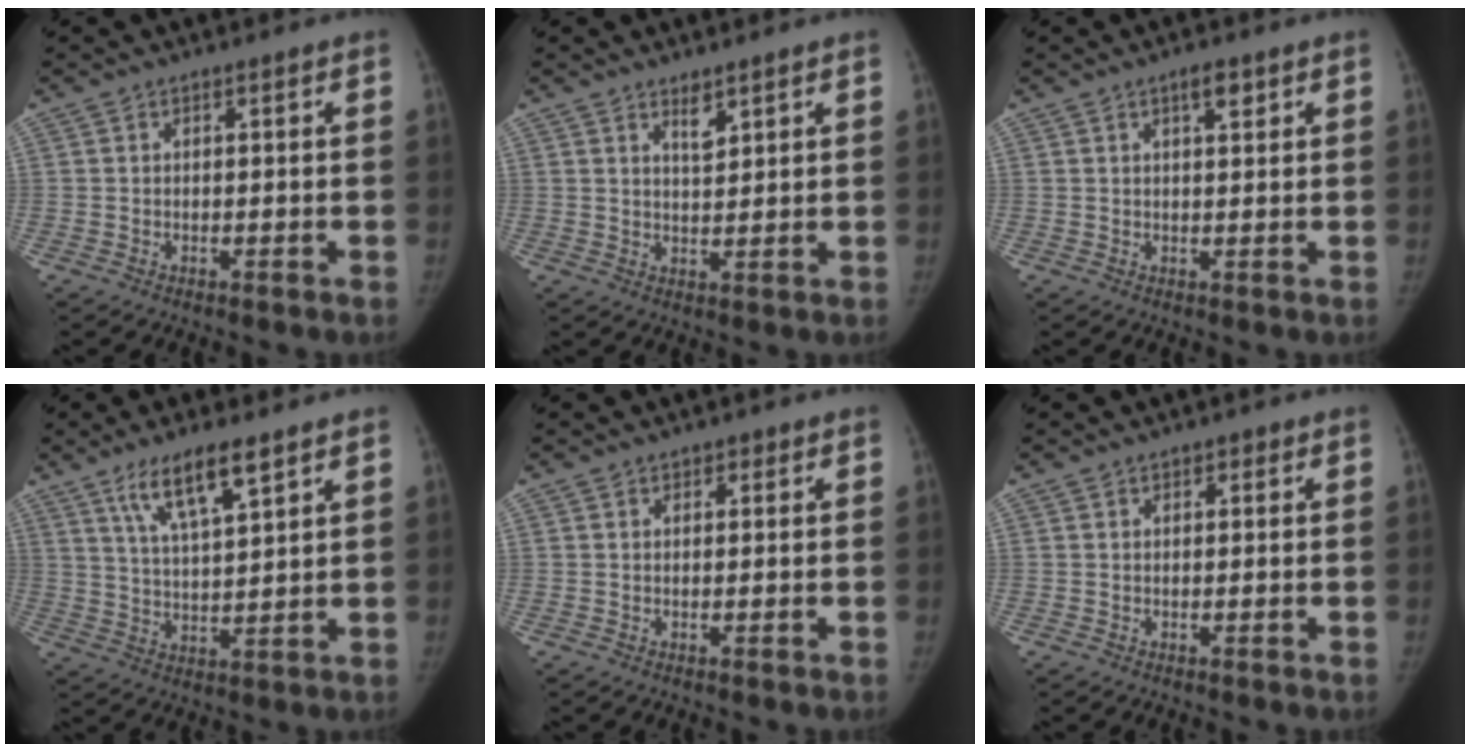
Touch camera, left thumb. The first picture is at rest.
{"total": 3.0, "force": [2.1, 1.1, 1.8], "torque": [-0.022, -0.018, 0.039]}
{"total": 2.8, "force": [1.6, 1.0, 2.1], "torque": [-0.023, -0.006, 0.024]}
{"total": 9.6, "force": [6.0, 2.2, 7.1], "torque": [-0.121, -0.028, 0.117]}
{"total": 1.2, "force": [0.7, 0.9, 0.3], "torque": [0.011, -0.002, 0.005]}
{"total": 1.1, "force": [0.6, 0.8, 0.5], "torque": [0.006, 0.000, 0.004]}